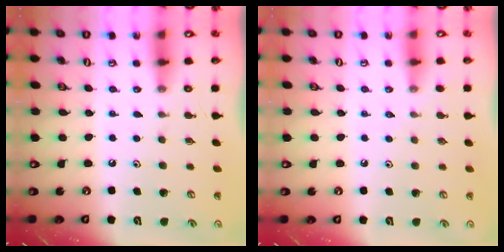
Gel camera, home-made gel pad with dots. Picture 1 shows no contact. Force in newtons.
{"total": 2.6, "press": 2.6, "slide": 0.4}